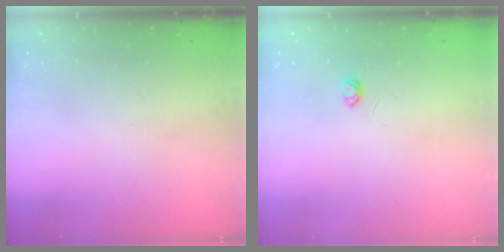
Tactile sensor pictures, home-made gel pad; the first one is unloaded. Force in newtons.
{"total": 2.6, "press": 2.6, "slide": 0.3}